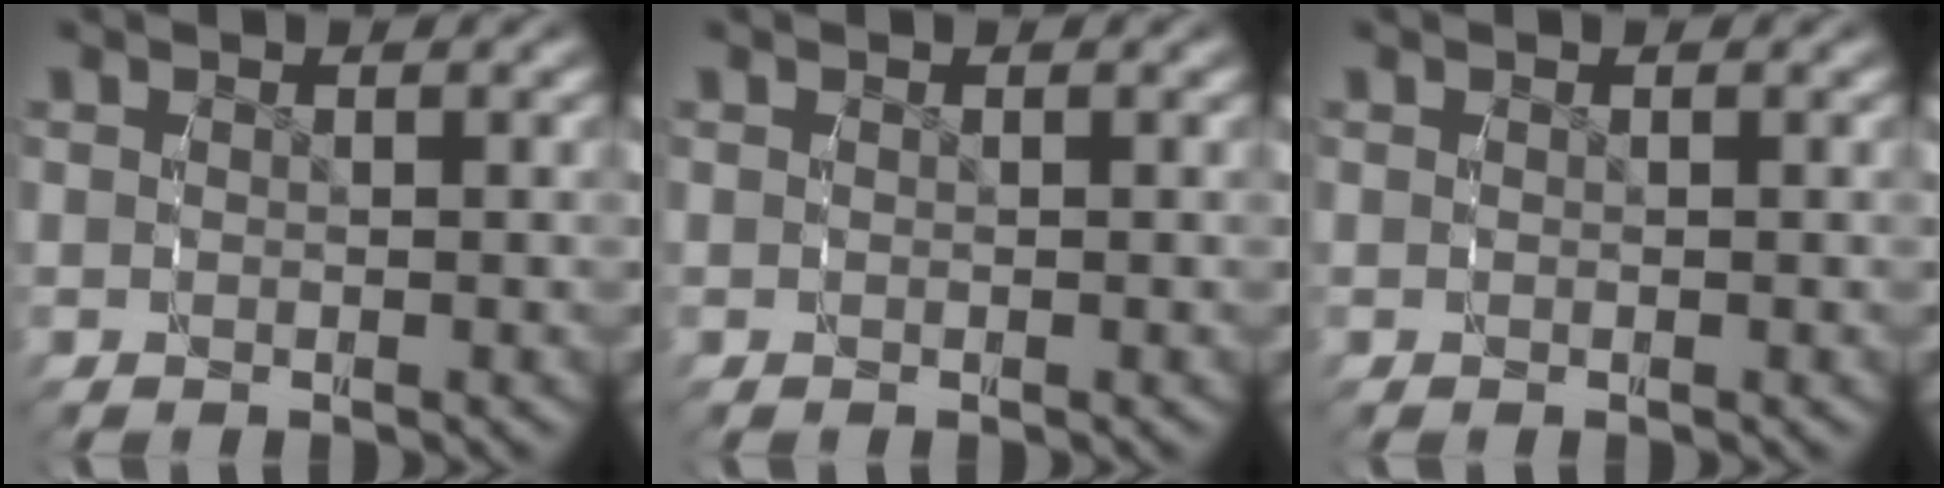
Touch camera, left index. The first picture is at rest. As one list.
[{"total": 0.0}, {"total": 0.0}]